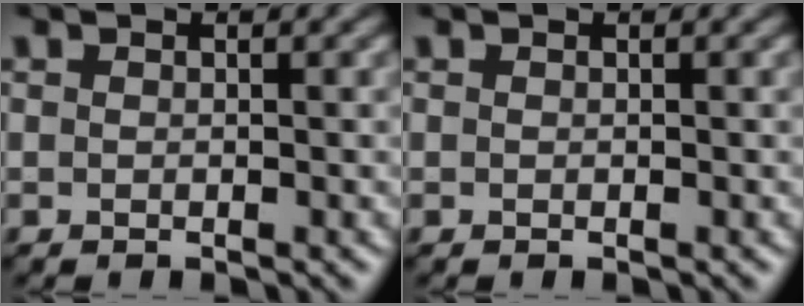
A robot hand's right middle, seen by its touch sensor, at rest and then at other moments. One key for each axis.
{"total": 0.0}